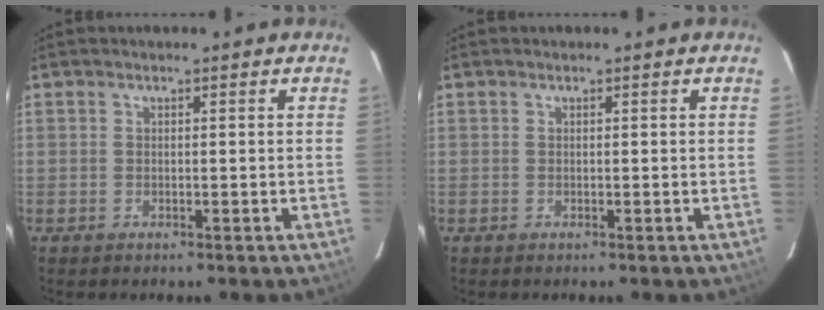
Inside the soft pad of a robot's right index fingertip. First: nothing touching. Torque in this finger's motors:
{"motor_torque": [0.09, 0.02, 0.04, 0.01]}